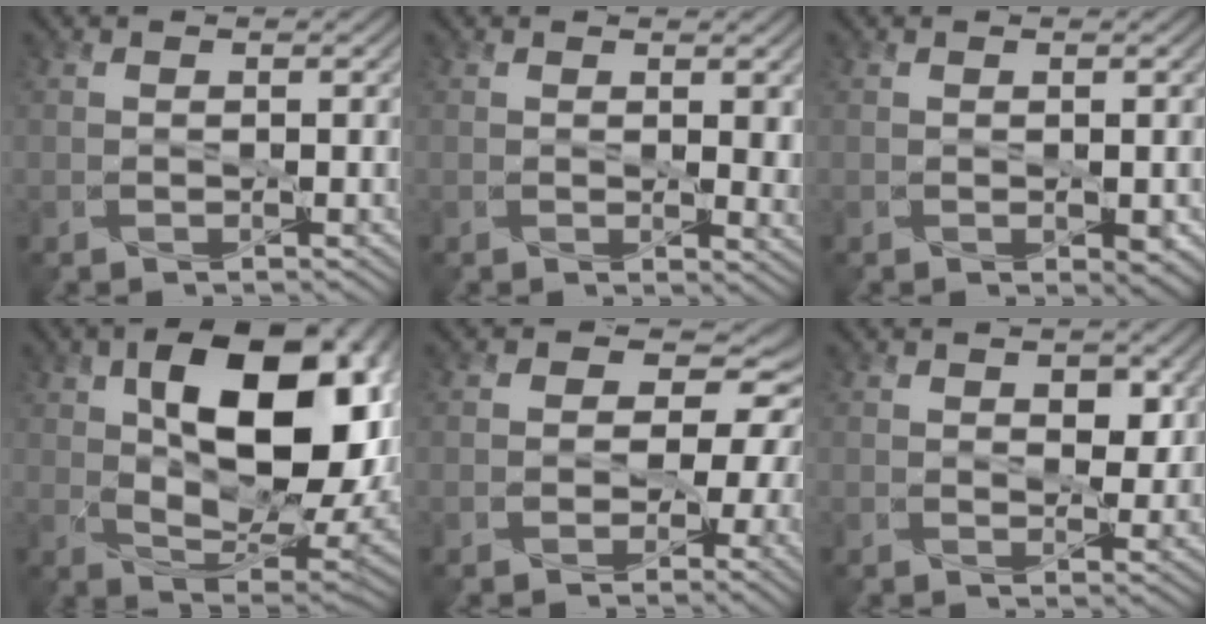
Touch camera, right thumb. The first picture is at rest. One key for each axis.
{"total": 2.5, "fx": 0.9, "fy": 1.0, "fz": 2.2, "tx": -0.030, "ty": -0.006, "tz": 0.017}
{"total": 1.1, "fx": -0.2, "fy": 0.6, "fz": 0.9, "tx": -0.014, "ty": -0.007, "tz": 0.001}
{"total": 16.0, "fx": 4.0, "fy": 8.7, "fz": 12.8, "tx": -0.195, "ty": 0.000, "tz": 0.071}
{"total": 8.2, "fx": -0.1, "fy": 6.6, "fz": 4.8, "tx": -0.048, "ty": 0.007, "tz": -0.019}
{"total": 3.0, "fx": 1.2, "fy": 1.8, "fz": 2.2, "tx": -0.036, "ty": -0.006, "tz": 0.021}